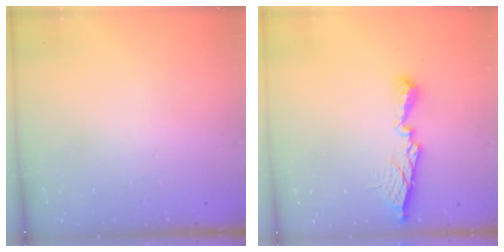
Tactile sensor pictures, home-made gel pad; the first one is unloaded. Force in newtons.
{"total": 10.6, "press": 10.6, "slide": 0.6}